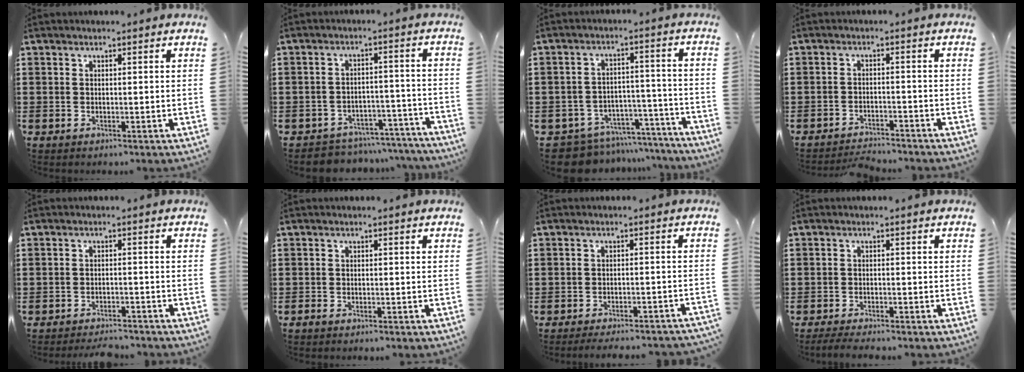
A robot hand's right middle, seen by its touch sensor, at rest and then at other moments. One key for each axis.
{"total": 4.4, "fx": -4.3, "fy": 0.7, "fz": 0.0, "tx": -0.006, "ty": 0.008, "tz": -0.090}
{"total": 8.1, "fx": -7.8, "fy": 1.8, "fz": 1.4, "tx": -0.034, "ty": 0.021, "tz": -0.153}
{"total": 2.6, "fx": -2.6, "fy": 0.1, "fz": 0.1, "tx": -0.009, "ty": -0.003, "tz": -0.053}
{"total": 2.5, "fx": -2.5, "fy": 0.1, "fz": 0.2, "tx": -0.011, "ty": -0.003, "tz": -0.051}
{"total": 0.7, "fx": -0.7, "fy": 0.1, "fz": 0.2, "tx": -0.007, "ty": -0.002, "tz": -0.013}
{"total": 2.7, "fx": -2.7, "fy": -0.2, "fz": 0.7, "tx": -0.013, "ty": -0.001, "tz": -0.053}
{"total": 2.0, "fx": -2.0, "fy": -0.1, "fz": 0.4, "tx": -0.018, "ty": -0.007, "tz": -0.041}